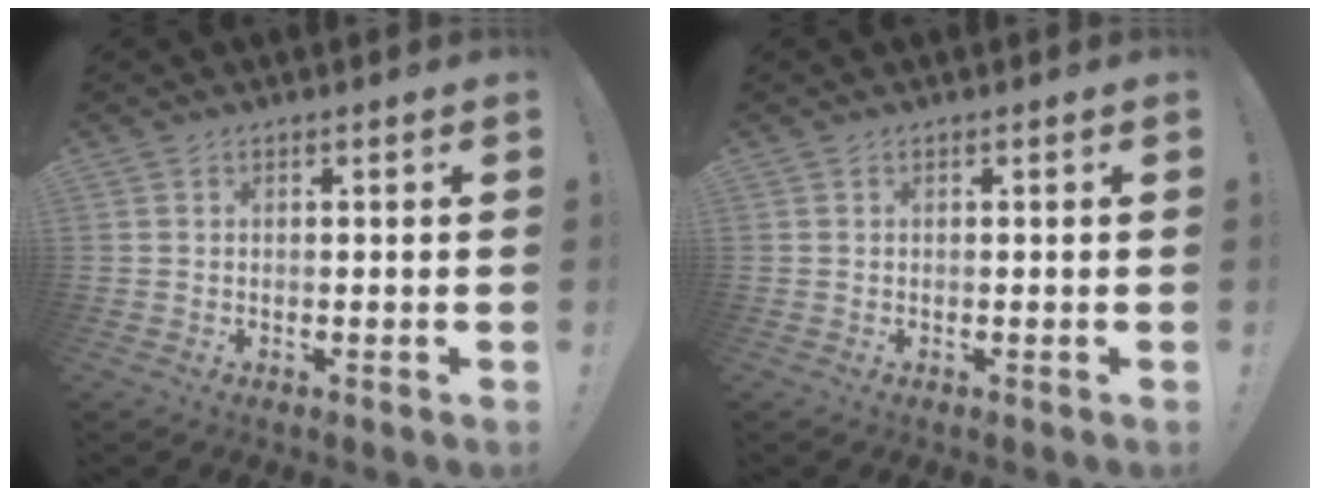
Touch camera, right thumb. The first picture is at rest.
{"total": 0.0}